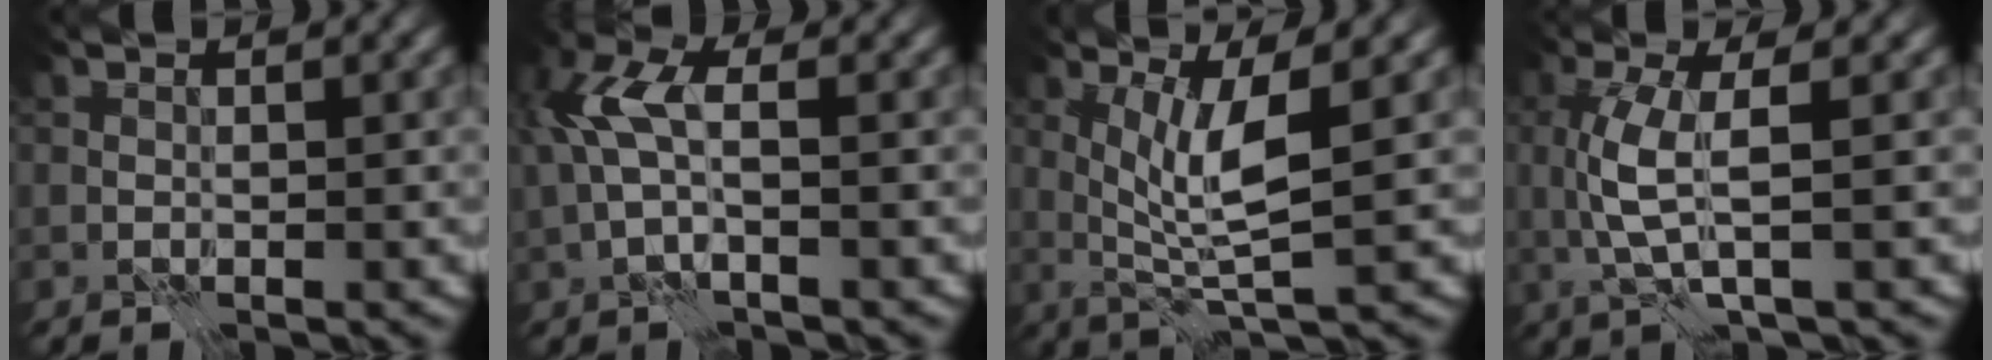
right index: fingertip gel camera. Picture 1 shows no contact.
{"total": 5.0, "force": [0.9, 2.2, 4.4], "torque": [-0.108, 0.018, 0.007]}
{"total": 4.6, "force": [1.5, 0.3, 4.4], "torque": [-0.082, -0.005, 0.031]}
{"total": 3.7, "force": [0.9, 0.4, 3.5], "torque": [-0.083, 0.002, 0.020]}